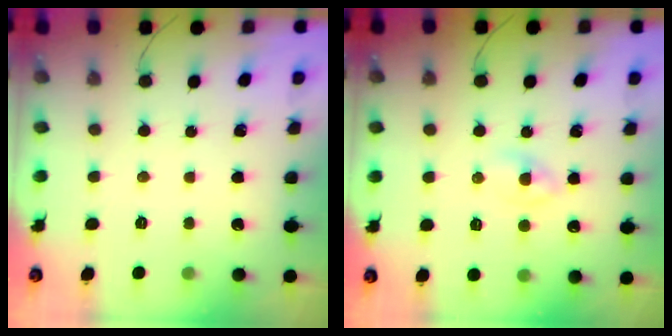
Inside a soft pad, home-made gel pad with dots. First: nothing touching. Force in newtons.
{"total": 1.6, "press": 1.4, "slide": 0.9}